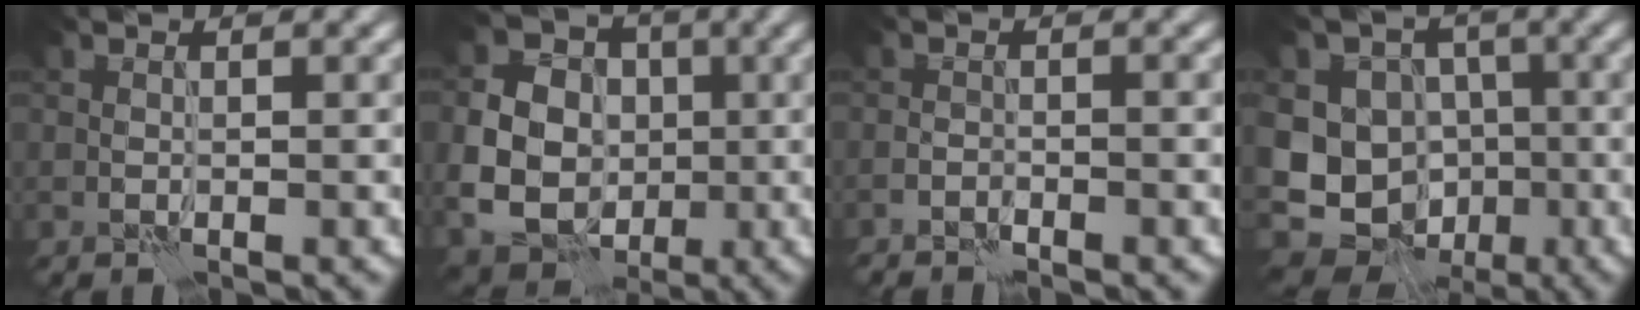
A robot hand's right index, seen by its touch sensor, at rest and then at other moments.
{"total": 7.4, "force": [-0.9, 6.5, 3.4], "torque": [-0.073, 0.003, -0.018]}
{"total": 1.4, "force": [-1.3, 0.0, 0.3], "torque": [-0.003, 0.006, -0.027]}
{"total": 12.5, "force": [-3.4, 11.3, 4.1], "torque": [-0.072, -0.016, -0.070]}